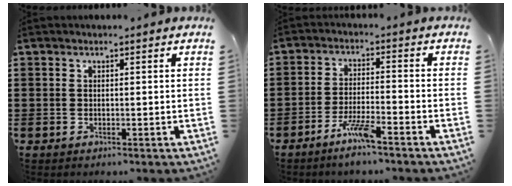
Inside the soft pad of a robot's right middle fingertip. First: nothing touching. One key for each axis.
{"total": 5.2, "fx": -3.7, "fy": 0.4, "fz": 3.6, "tx": -0.081, "ty": -0.007, "tz": -0.069}